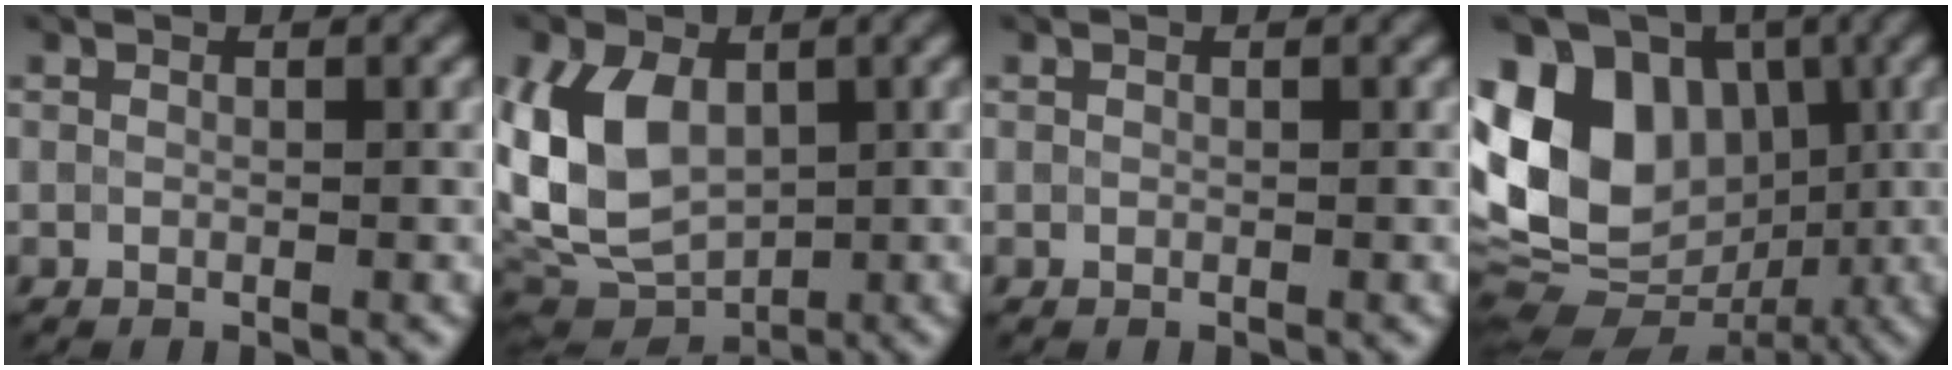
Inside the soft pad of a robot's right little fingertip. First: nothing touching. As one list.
[{"total": 7.5, "force": [1.0, 5.2, 5.3], "torque": [-0.109, -0.002, 0.012]}, {"total": 0.0}, {"total": 12.5, "force": [0.8, 9.7, 7.8], "torque": [-0.157, 0.015, -0.010]}]